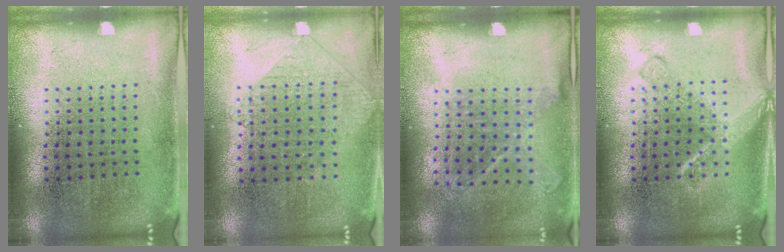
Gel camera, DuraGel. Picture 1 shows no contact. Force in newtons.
{"total": 0.9, "press": 0.8, "slide": 0.3}
{"total": 1.1, "press": 1.0, "slide": 0.5}
{"total": 2.2, "press": 2.2, "slide": 0.3}